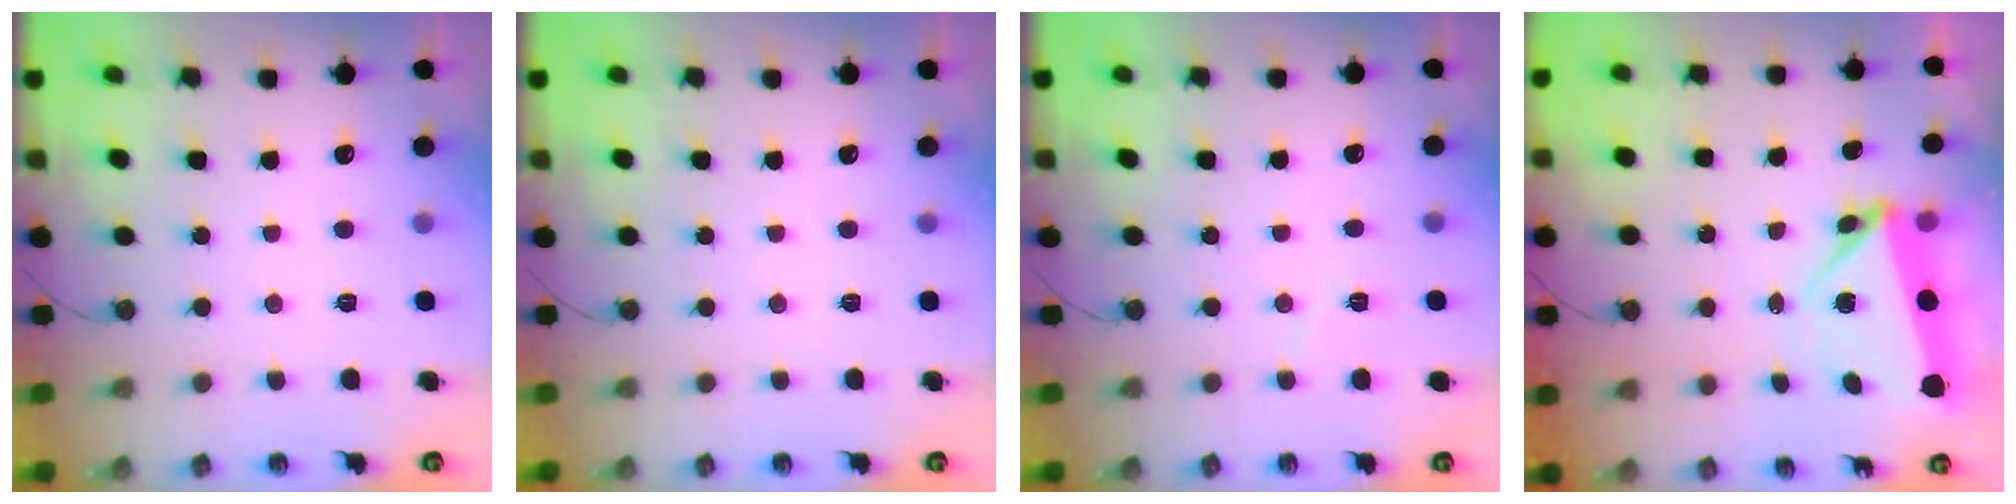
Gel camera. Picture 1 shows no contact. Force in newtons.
{"total": 0.0}
{"total": 4.1, "press": 3.7, "slide": 1.6}
{"total": 5.2, "press": 4.9, "slide": 1.8}